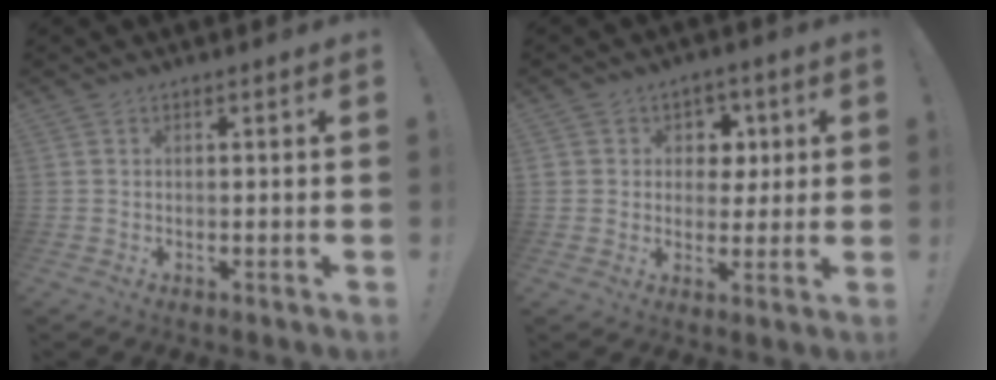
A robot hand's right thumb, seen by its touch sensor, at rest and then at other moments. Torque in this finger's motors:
{"motor_torque": [0.38, 0.26, 0.29, -0.21, 0.00]}